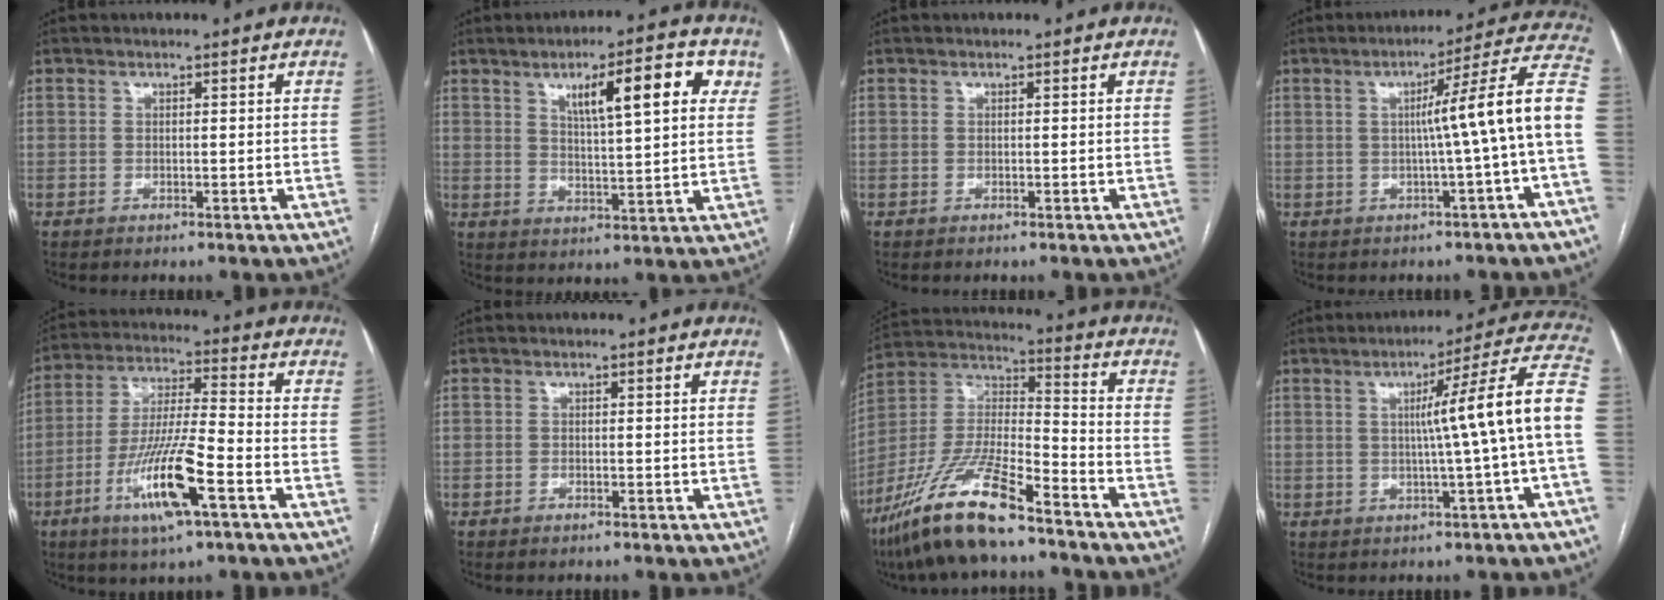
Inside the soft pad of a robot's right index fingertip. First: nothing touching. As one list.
[{"total": 11.9, "force": [5.2, 2.3, 10.4], "torque": [-0.152, 0.012, 0.076]}, {"total": 0.0}, {"total": 11.7, "force": [-0.9, -2.1, 11.5], "torque": [-0.142, 0.021, -0.017]}, {"total": 13.6, "force": [-5.9, 1.2, 12.1], "torque": [-0.239, -0.015, -0.107]}, {"total": 0.7, "force": [-0.6, 0.2, 0.3], "torque": [-0.008, -0.001, -0.008]}, {"total": 17.0, "force": [-12.1, 2.8, 11.7], "torque": [-0.248, -0.013, -0.224]}, {"total": 12.5, "force": [-0.2, -2.2, 12.3], "torque": [-0.155, 0.016, -0.008]}]